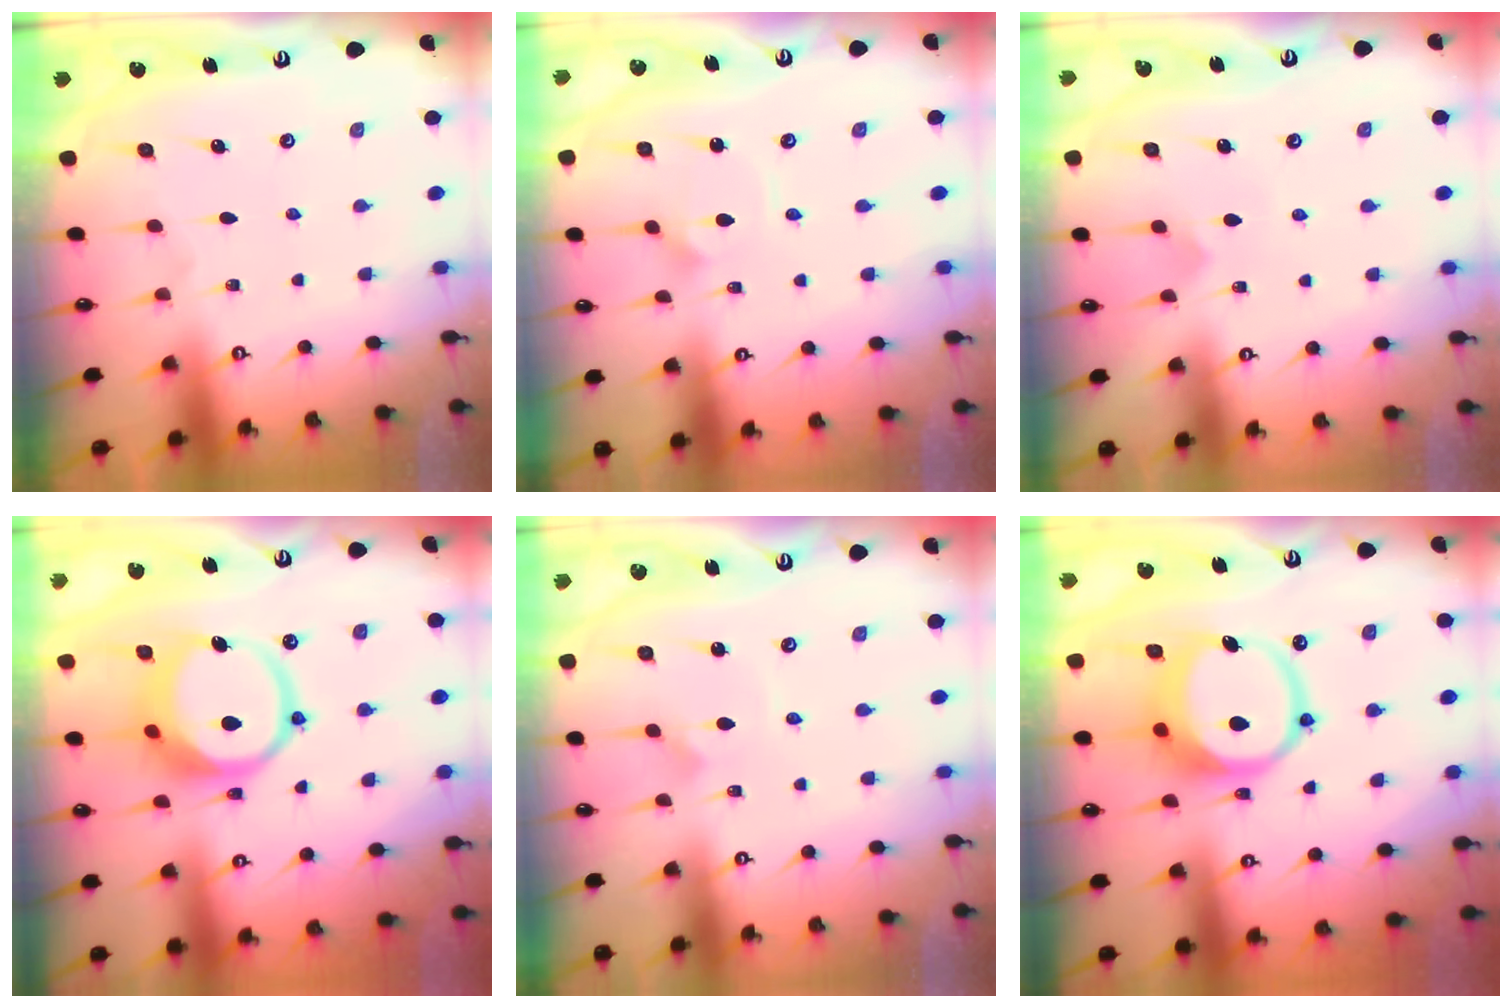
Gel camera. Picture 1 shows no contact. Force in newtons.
{"total": 2.1, "press": 2.1, "slide": 0.1}
{"total": 3.9, "press": 3.9, "slide": 0.2}
{"total": 12.7, "press": 12.6, "slide": 1.6}
{"total": 2.2, "press": 2.2, "slide": 0.2}
{"total": 12.2, "press": 12.0, "slide": 2.2}